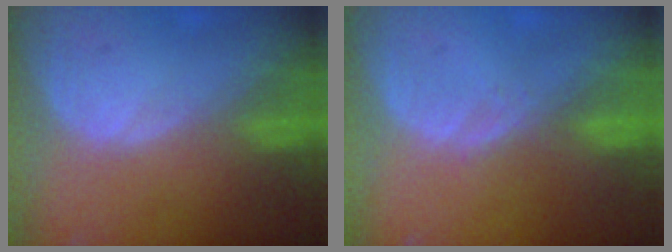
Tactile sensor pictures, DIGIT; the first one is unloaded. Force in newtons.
{"total": 1.2, "press": 1.0, "slide": 0.7}